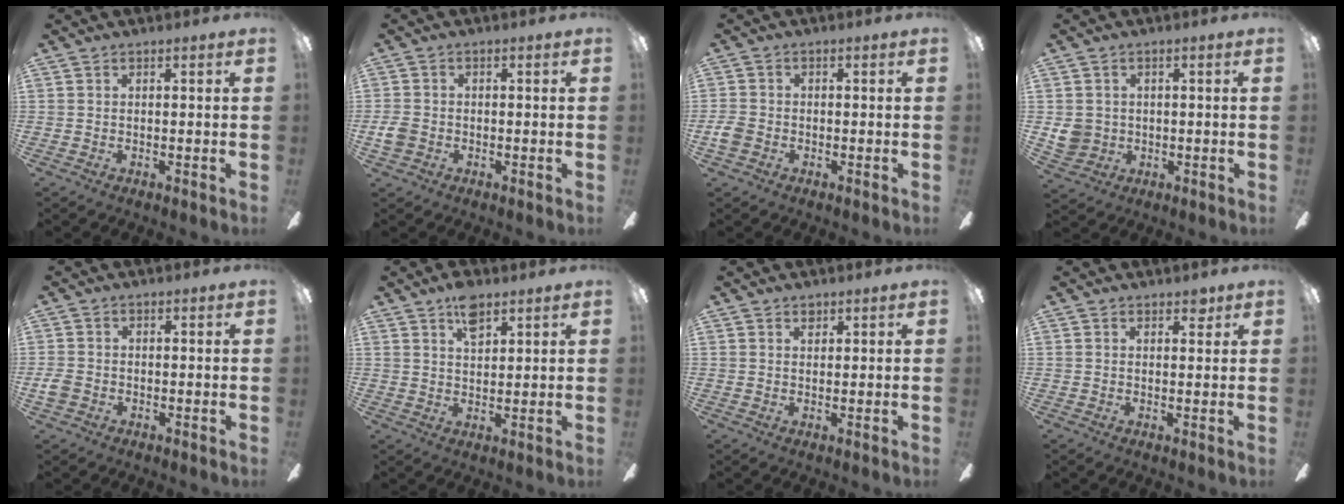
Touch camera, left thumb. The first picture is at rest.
{"total": 3.7, "force": [-1.2, 3.0, 1.9], "torque": [-0.042, 0.005, -0.024]}
{"total": 3.5, "force": [-1.3, 2.6, 1.8], "torque": [-0.033, 0.009, -0.024]}
{"total": 5.1, "force": [0.2, 4.9, 1.4], "torque": [-0.033, 0.010, 0.008]}
{"total": 3.0, "force": [-1.0, 2.4, 1.6], "torque": [-0.030, 0.007, -0.018]}
{"total": 6.1, "force": [4.0, 2.9, 3.6], "torque": [-0.056, -0.012, 0.069]}
{"total": 1.5, "force": [1.1, 0.9, 0.5], "torque": [-0.003, -0.002, 0.019]}
{"total": 2.3, "force": [1.6, 1.1, 1.2], "torque": [-0.009, -0.003, 0.025]}